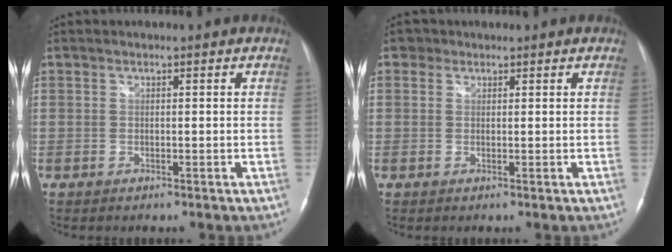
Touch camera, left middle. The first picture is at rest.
{"total": 1.1, "force": [0.9, 0.6, -0.3], "torque": [0.005, 0.009, 0.015]}